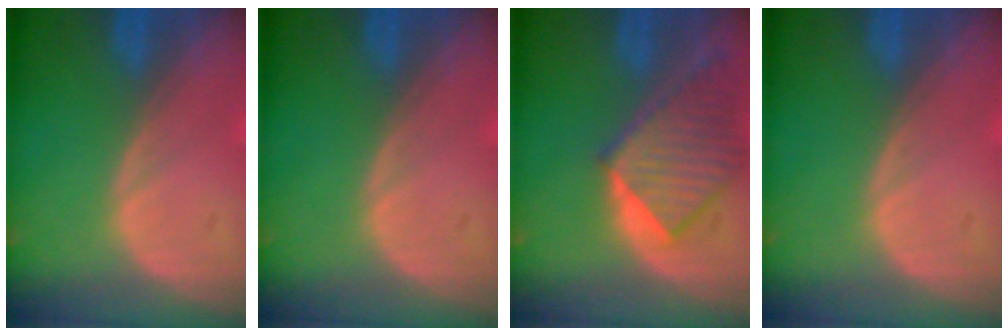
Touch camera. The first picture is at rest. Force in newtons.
{"total": 0.0}
{"total": 8.5, "press": 7.8, "slide": 3.5}
{"total": 0.0}